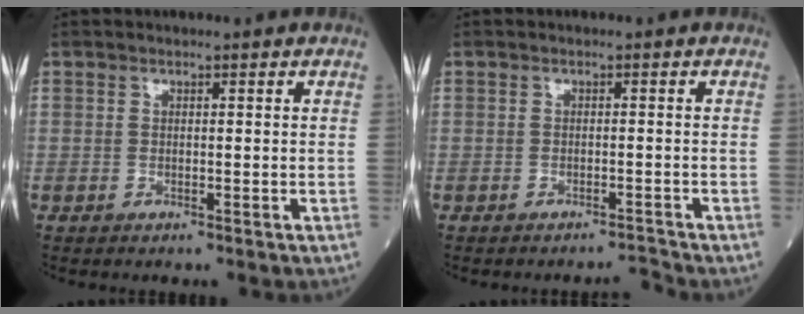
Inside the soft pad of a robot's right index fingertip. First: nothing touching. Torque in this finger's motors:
{"motor_torque": [-0.34, -0.08, -0.08, -0.02]}